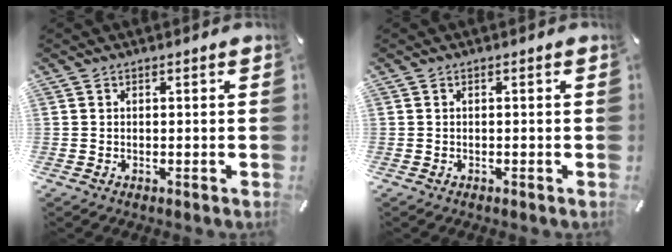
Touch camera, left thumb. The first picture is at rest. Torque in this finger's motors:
{"motor_torque": [-0.01, 0.19, -0.03, -0.10, -0.01]}